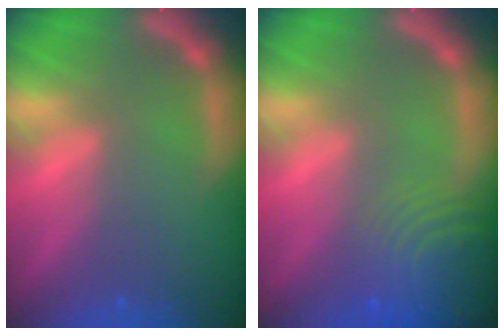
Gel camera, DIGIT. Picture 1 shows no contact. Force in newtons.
{"total": 9.1}